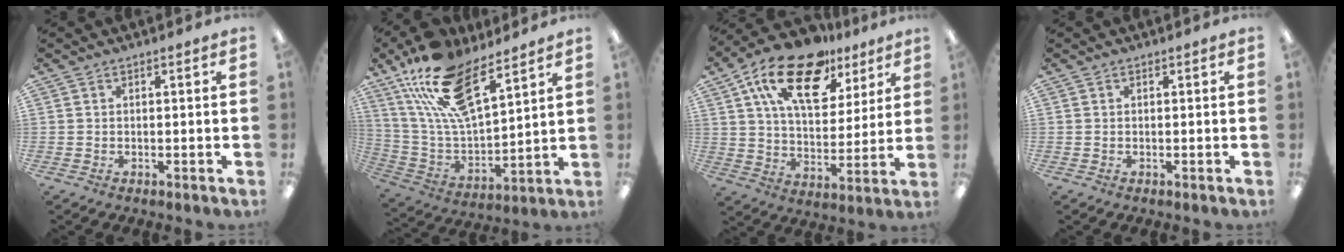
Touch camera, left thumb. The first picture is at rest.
{"total": 19.8, "force": [13.5, 7.5, 12.4], "torque": [-0.257, -0.072, 0.238]}
{"total": 20.3, "force": [12.4, 10.4, 12.3], "torque": [-0.222, -0.050, 0.218]}
{"total": 0.0}